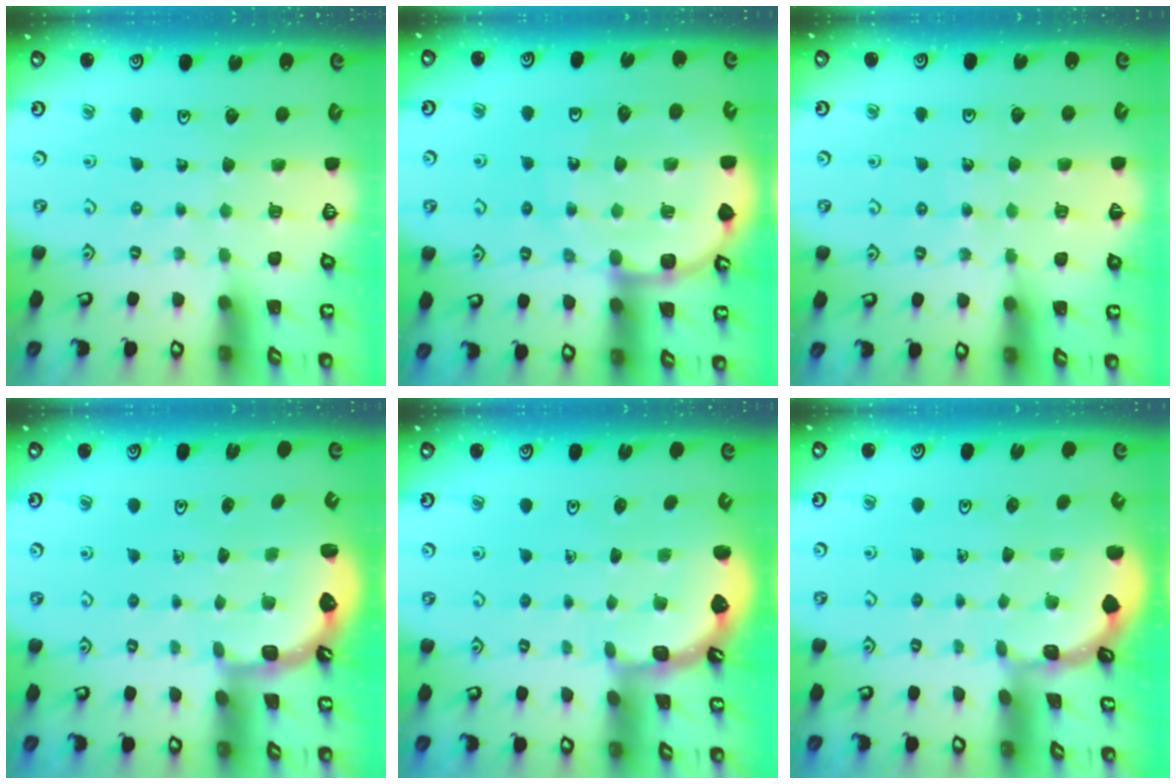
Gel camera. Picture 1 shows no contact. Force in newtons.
{"total": 12.7, "press": 12.4, "slide": 2.8}
{"total": 6.1, "press": 5.9, "slide": 1.4}
{"total": 2.4, "press": 2.0, "slide": 1.3}
{"total": 1.9, "press": 1.9, "slide": 0.2}
{"total": 1.1, "press": 1.1, "slide": 0.1}